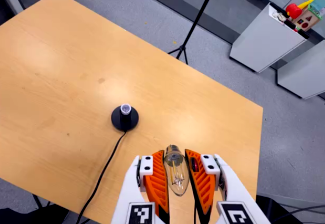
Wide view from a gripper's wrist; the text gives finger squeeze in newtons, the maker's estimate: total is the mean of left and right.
{"total": 23.1, "left": 23.9, "right": 22.3}